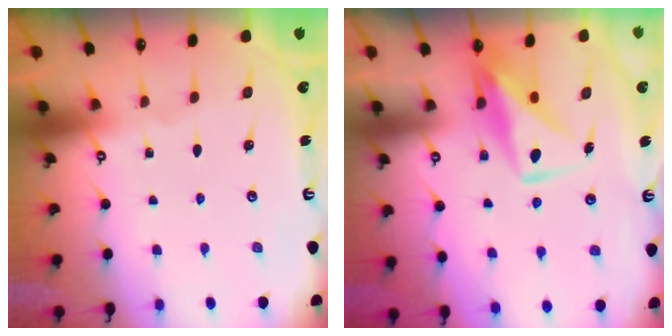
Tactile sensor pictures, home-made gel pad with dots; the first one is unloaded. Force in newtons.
{"total": 9.6, "press": 9.6, "slide": 0.6}